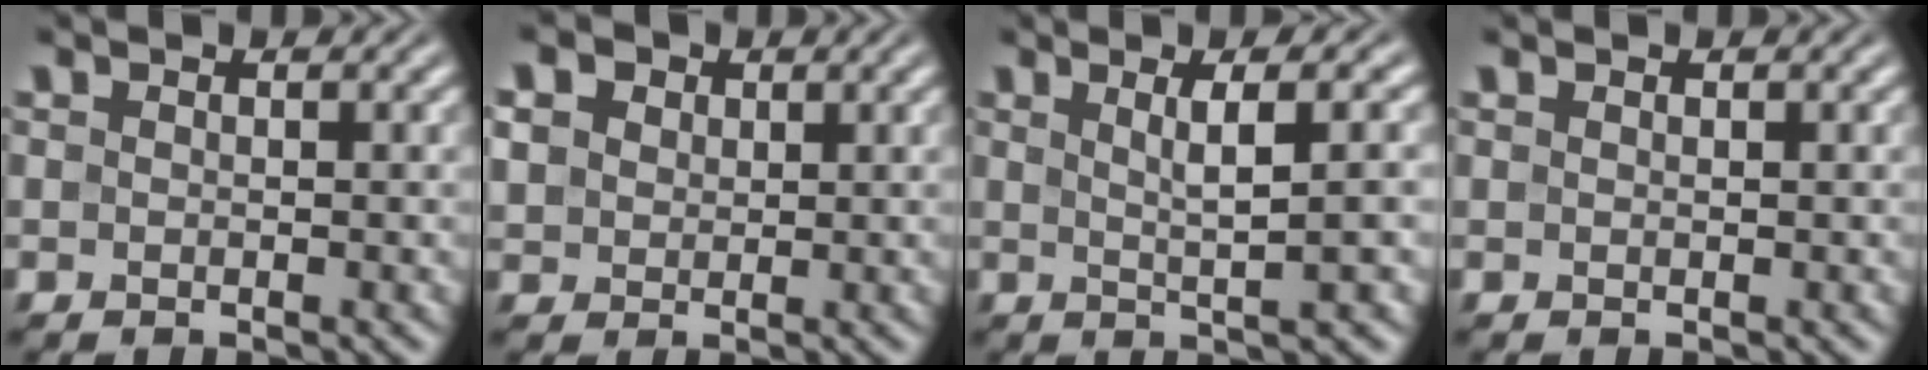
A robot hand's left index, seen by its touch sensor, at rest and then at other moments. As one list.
[{"total": 5.8, "force": [2.5, 4.3, 3.0], "torque": [-0.095, 0.024, 0.040]}, {"total": 4.0, "force": [0.9, 0.9, 3.8], "torque": [-0.052, 0.007, 0.015]}, {"total": 0.0}]